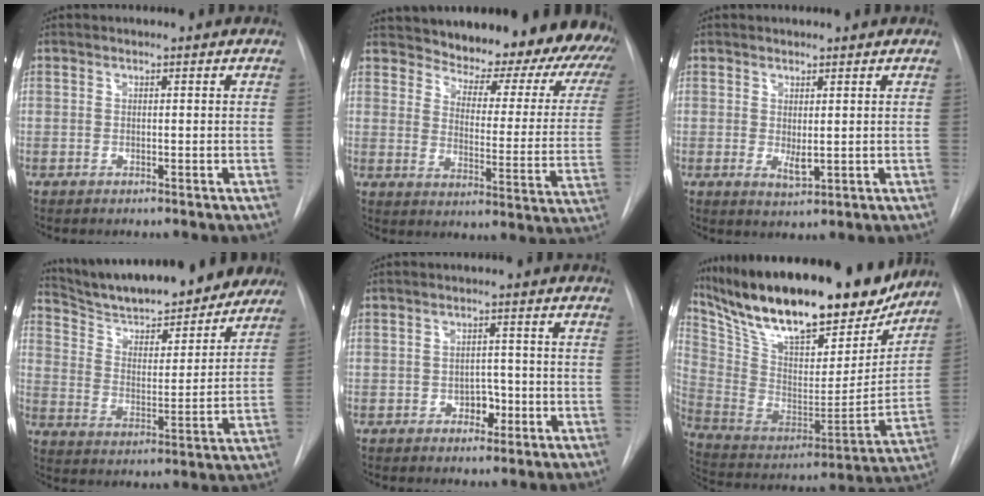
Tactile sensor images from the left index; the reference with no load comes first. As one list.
[{"total": 24.7, "force": [21.9, 6.0, 9.7], "torque": [-0.137, -0.084, 0.256]}, {"total": 2.3, "force": [0.3, 0.9, 2.0], "torque": [-0.035, -0.009, 0.014]}, {"total": 22.3, "force": [20.0, 5.2, 8.5], "torque": [-0.126, -0.003, 0.285]}, {"total": 3.0, "force": [-1.2, 2.0, 1.8], "torque": [-0.017, 0.007, -0.015]}, {"total": 30.0, "force": [24.2, 8.4, 15.6], "torque": [-0.283, -0.012, 0.371]}]